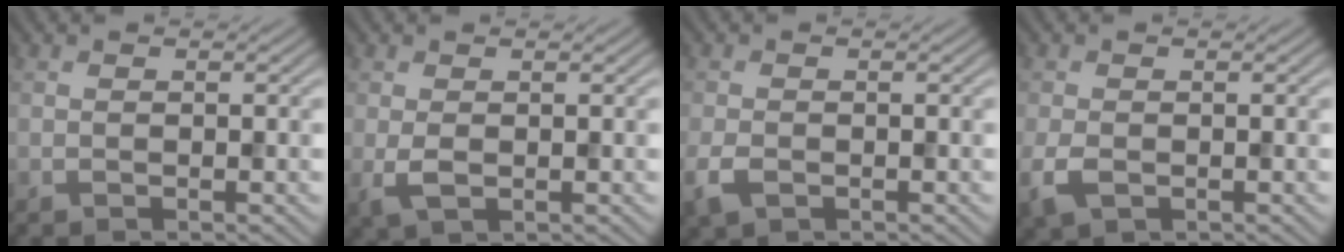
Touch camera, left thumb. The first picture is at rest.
{"total": 2.1, "force": [0.0, 1.1, 1.8], "torque": [-0.045, -0.004, 0.001]}
{"total": 3.0, "force": [-1.3, 1.8, 1.9], "torque": [-0.053, -0.010, -0.029]}
{"total": 3.3, "force": [-1.2, 2.0, 2.4], "torque": [-0.066, -0.012, -0.022]}